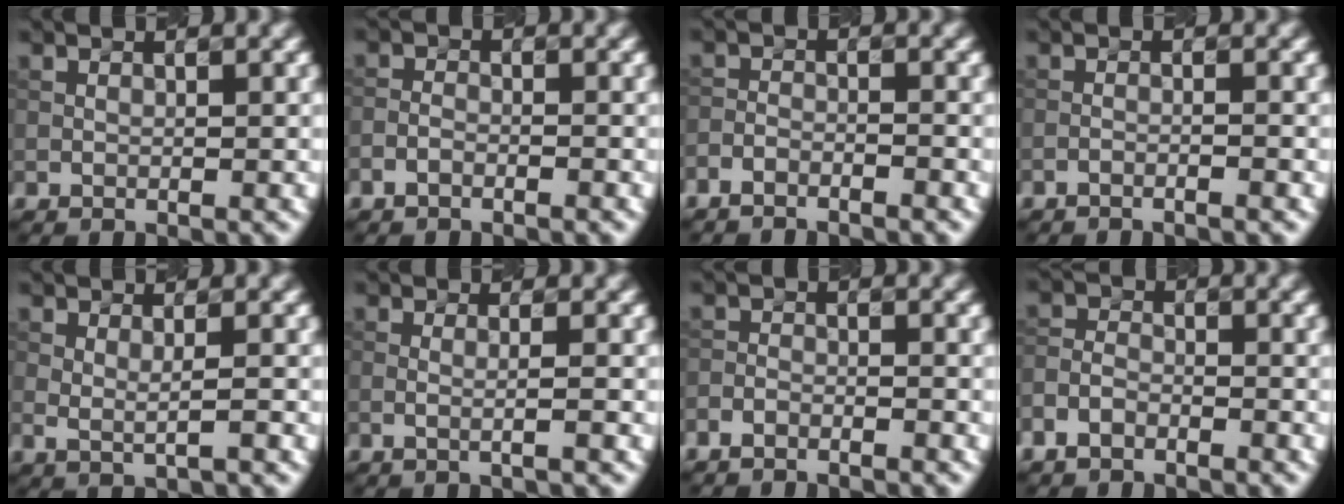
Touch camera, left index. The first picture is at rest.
{"total": 1.4, "force": [-1.1, 0.6, 0.6], "torque": [-0.008, 0.003, -0.024]}
{"total": 2.1, "force": [-2.0, 0.4, 0.6], "torque": [-0.013, 0.005, -0.040]}
{"total": 1.5, "force": [-1.1, 0.1, 1.0], "torque": [-0.017, 0.008, -0.029]}
{"total": 1.4, "force": [0.1, 0.3, 1.3], "torque": [-0.026, -0.006, 0.003]}
{"total": 2.1, "force": [0.0, 0.8, 2.0], "torque": [-0.017, -0.005, -0.017]}
{"total": 1.8, "force": [-1.6, 0.5, 0.5], "torque": [-0.011, 0.004, -0.036]}
{"total": 2.7, "force": [-1.9, 1.5, 1.0], "torque": [-0.020, 0.003, -0.049]}